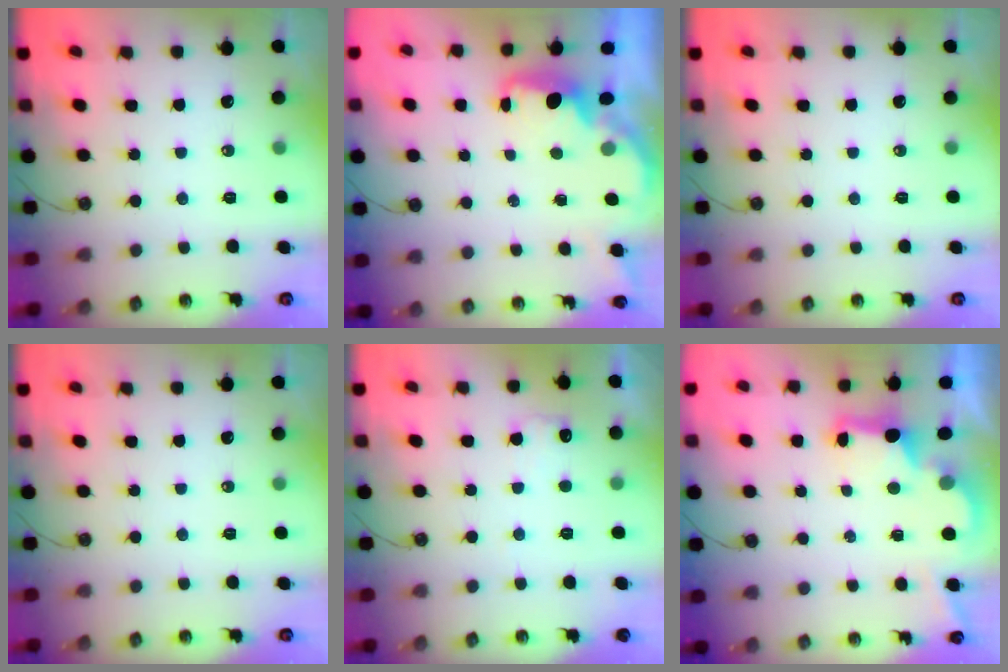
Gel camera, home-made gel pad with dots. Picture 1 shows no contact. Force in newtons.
{"total": 1.5, "press": 1.3, "slide": 0.7}
{"total": 0.0}
{"total": 0.0}
{"total": 6.6, "press": 6.6, "slide": 0.7}
{"total": 2.9, "press": 2.8, "slide": 0.9}